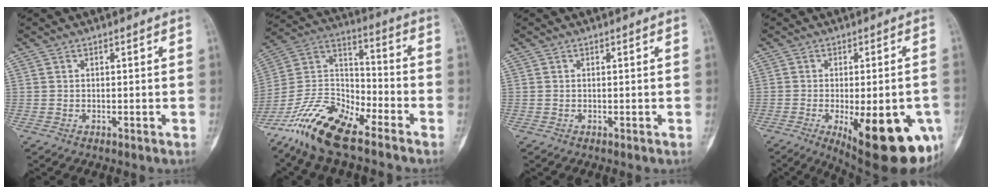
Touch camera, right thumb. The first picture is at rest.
{"total": 17.7, "force": [-12.8, 6.1, 10.7], "torque": [-0.199, 0.072, -0.242]}
{"total": 0.0}
{"total": 21.5, "force": [-8.0, 7.5, 18.5], "torque": [-0.186, -0.009, -0.091]}